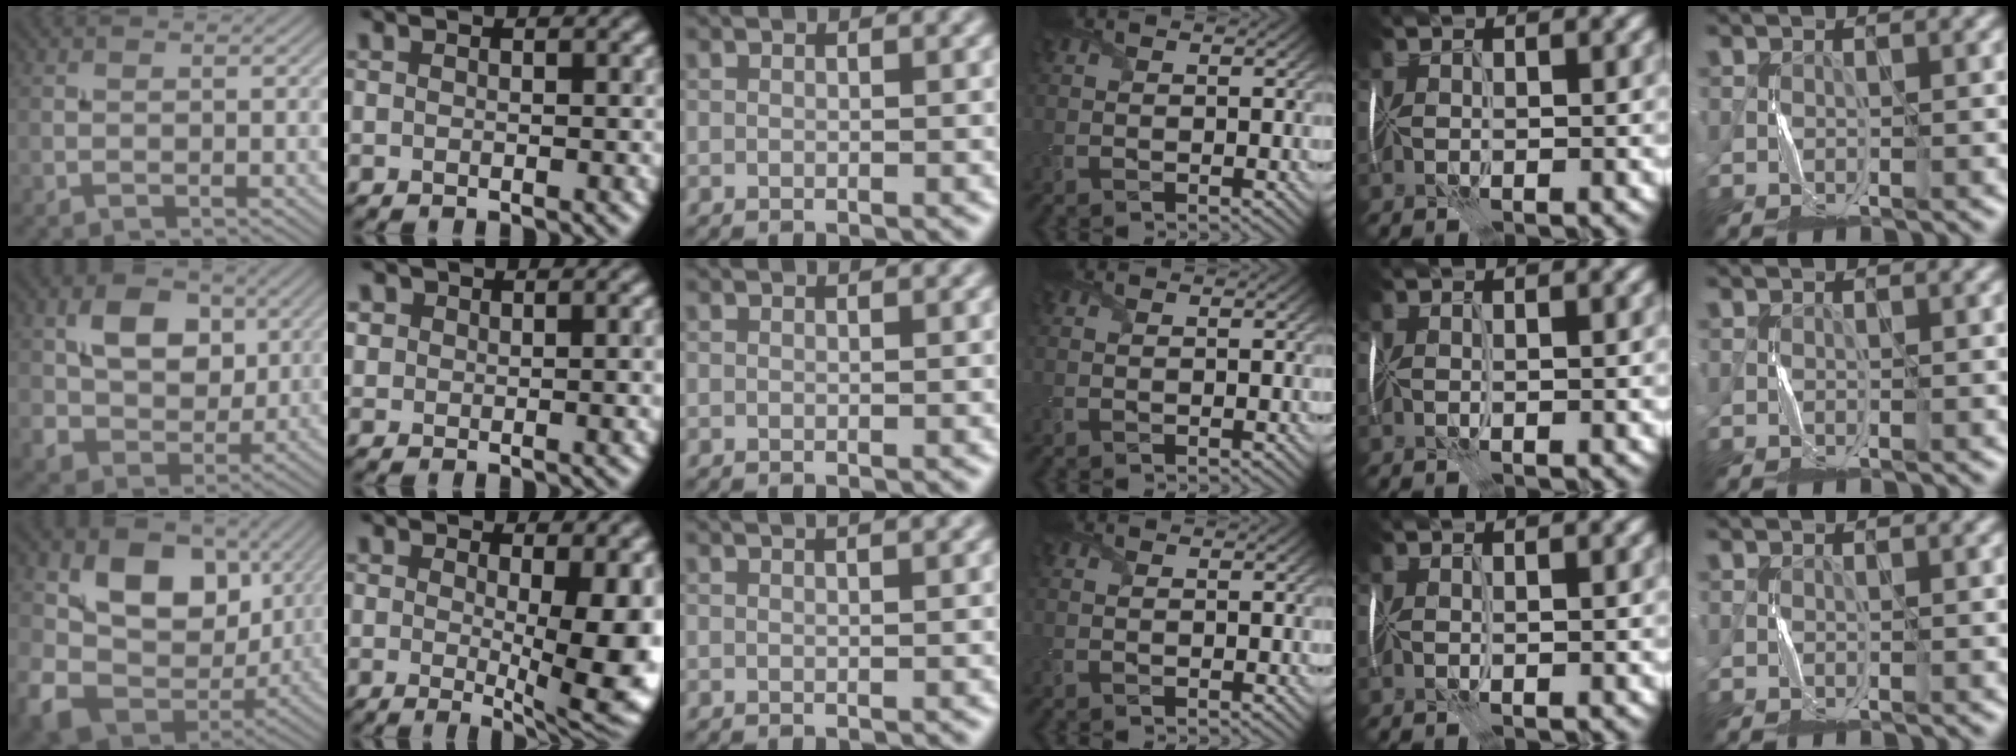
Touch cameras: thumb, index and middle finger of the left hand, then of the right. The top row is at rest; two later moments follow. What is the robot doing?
{"motion": "fold", "object": "handkerchief"}